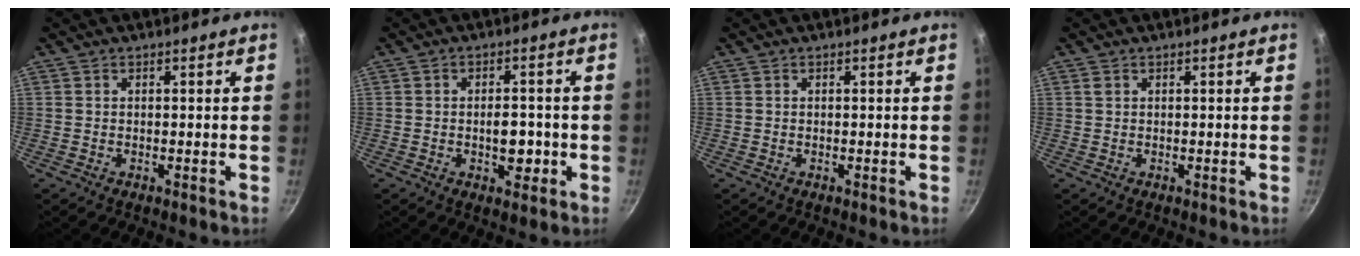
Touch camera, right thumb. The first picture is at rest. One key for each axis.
{"total": 5.6, "fx": -1.2, "fy": 3.1, "fz": 4.5, "tx": -0.037, "ty": 0.008, "tz": -0.016}
{"total": 0.0}
{"total": 0.6, "fx": 0.3, "fy": 0.5, "fz": 0.3, "tx": -0.006, "ty": 0.000, "tz": 0.004}